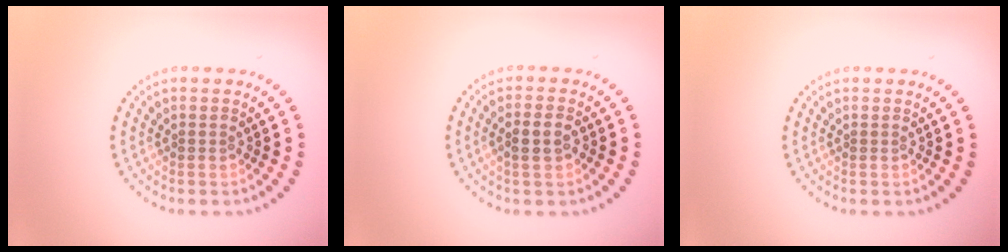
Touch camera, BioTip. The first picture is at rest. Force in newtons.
{"total": 2.2, "press": 2.1, "slide": 0.7}
{"total": 0.0}